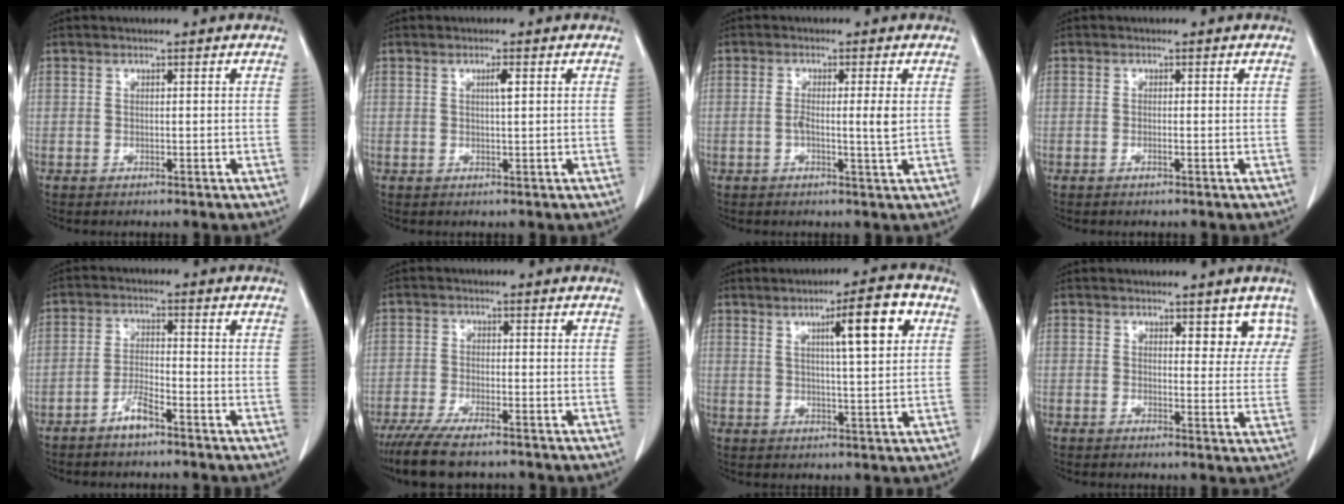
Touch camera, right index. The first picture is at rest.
{"total": 1.5, "force": [0.5, 0.0, 1.4], "torque": [-0.026, 0.001, 0.008]}
{"total": 3.6, "force": [0.0, -0.1, 3.6], "torque": [-0.069, -0.002, 0.003]}
{"total": 0.6, "force": [-0.3, 0.0, 0.5], "torque": [-0.013, 0.002, -0.002]}
{"total": 3.9, "force": [-2.9, 0.7, 2.6], "torque": [-0.052, 0.003, -0.055]}
{"total": 9.2, "force": [-7.4, 1.6, 5.2], "torque": [-0.085, -0.020, -0.119]}
{"total": 9.1, "force": [3.6, 0.5, 8.3], "torque": [-0.123, 0.006, 0.050]}
{"total": 5.4, "force": [3.7, 2.5, 2.9], "torque": [-0.009, -0.010, 0.035]}